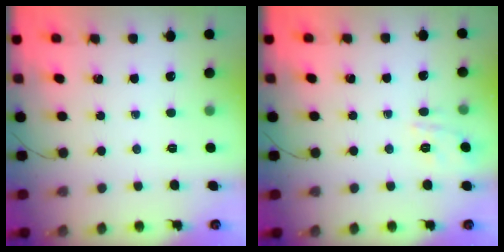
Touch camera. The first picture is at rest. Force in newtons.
{"total": 2.1, "press": 1.6, "slide": 1.5}